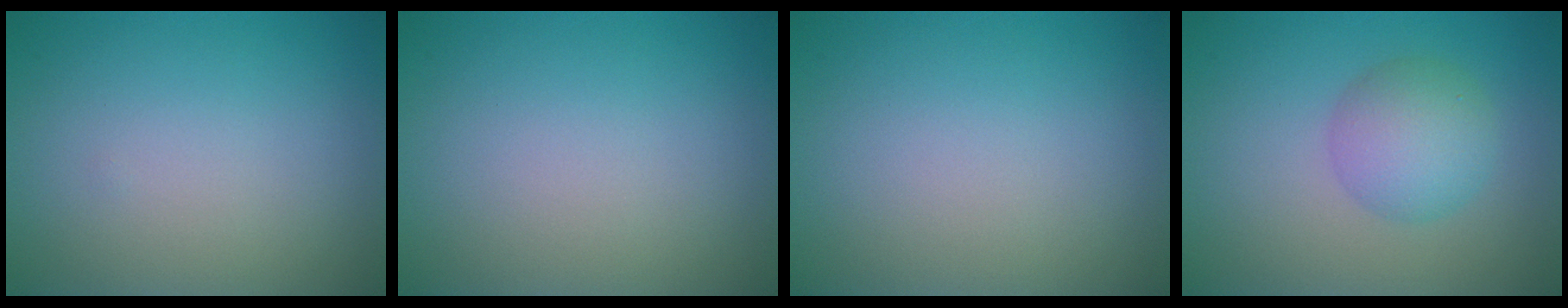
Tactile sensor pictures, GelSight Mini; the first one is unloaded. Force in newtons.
{"total": 0.0}
{"total": 0.0}
{"total": 3.9, "press": 3.9, "slide": 0.1}